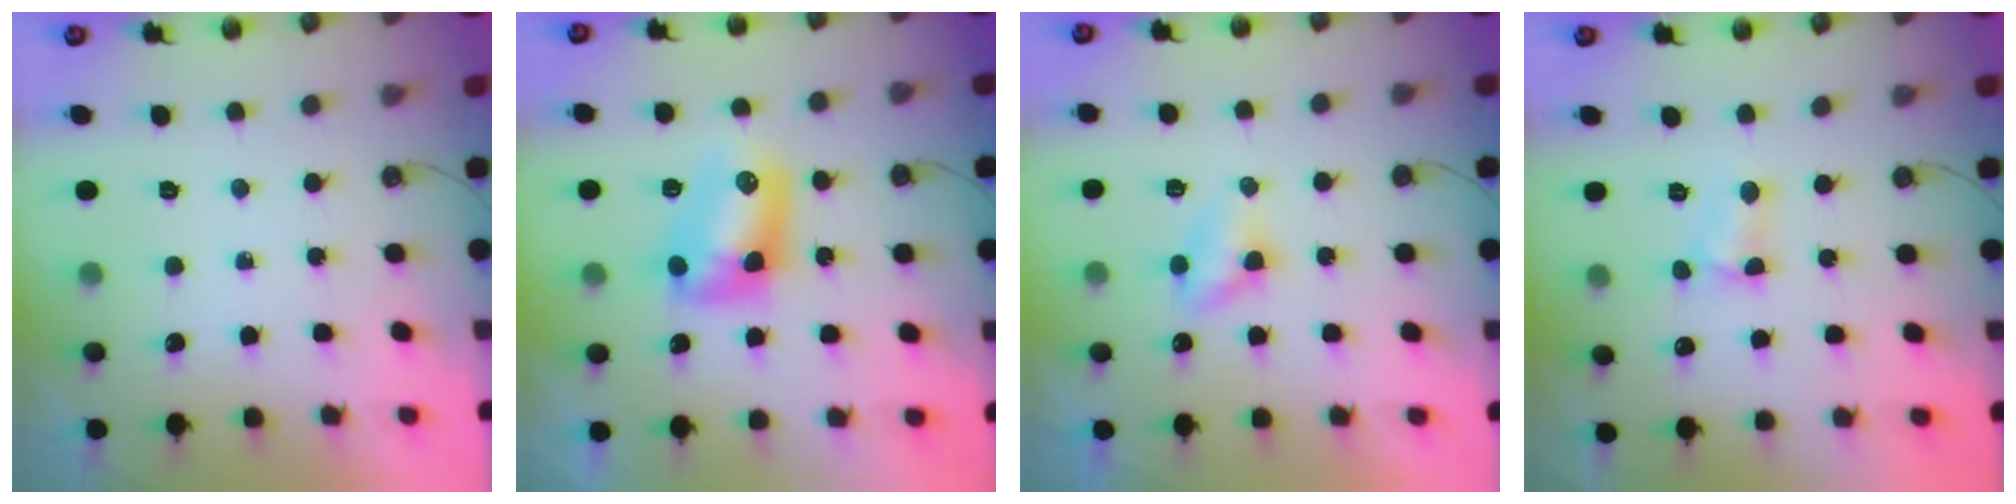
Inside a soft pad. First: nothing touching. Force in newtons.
{"total": 9.6, "press": 9.5, "slide": 1.2}
{"total": 4.9, "press": 4.9, "slide": 0.5}
{"total": 4.0, "press": 4.0, "slide": 0.5}